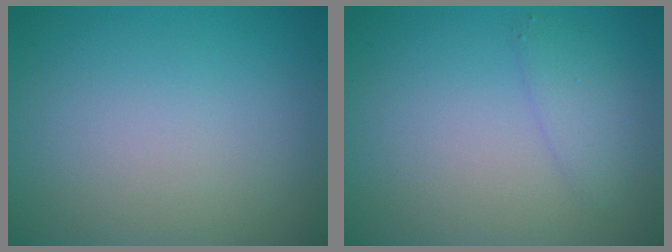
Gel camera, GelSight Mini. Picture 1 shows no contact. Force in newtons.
{"total": 1.8, "press": 1.8, "slide": 0.1}